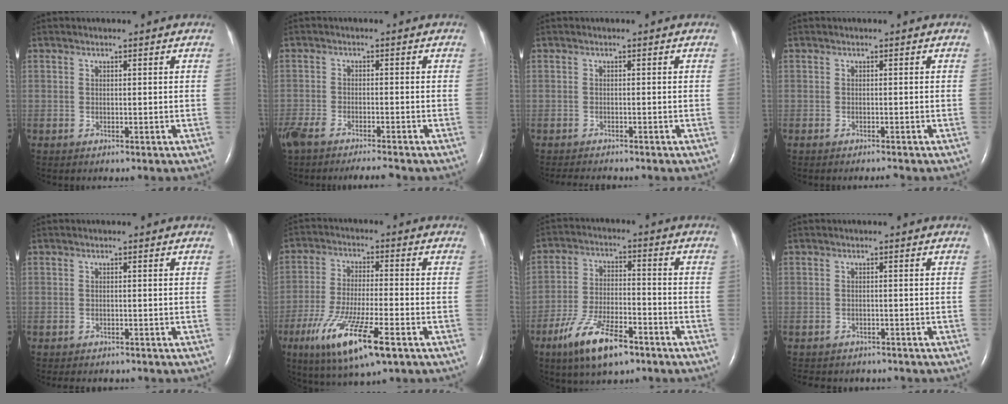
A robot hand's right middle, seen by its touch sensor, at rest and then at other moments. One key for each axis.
{"total": 8.7, "fx": -7.4, "fy": 1.5, "fz": 4.3, "tx": -0.083, "ty": -0.010, "tz": -0.124}
{"total": 3.8, "fx": -3.5, "fy": 0.3, "fz": 1.4, "tx": -0.020, "ty": -0.008, "tz": -0.050}
{"total": 0.9, "fx": -0.9, "fy": 0.0, "fz": 0.3, "tx": -0.008, "ty": -0.003, "tz": -0.013}
{"total": 5.3, "fx": -4.6, "fy": 1.6, "fz": 2.0, "tx": -0.025, "ty": -0.001, "tz": -0.055}
{"total": 13.4, "fx": -6.8, "fy": 2.0, "fz": 11.4, "tx": -0.226, "ty": -0.030, "tz": -0.114}
{"total": 11.3, "fx": -7.2, "fy": 3.4, "fz": 8.0, "tx": -0.159, "ty": -0.009, "tz": -0.129}
{"total": 8.3, "fx": -7.4, "fy": 3.1, "fz": 2.4, "tx": -0.042, "ty": 0.002, "tz": -0.086}